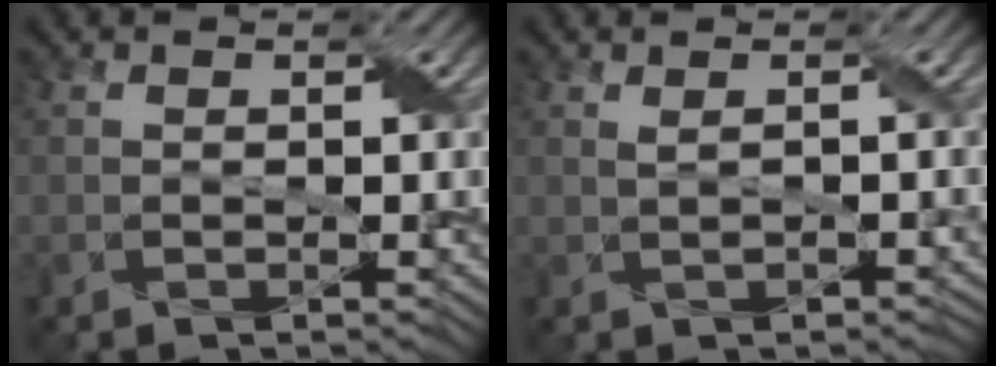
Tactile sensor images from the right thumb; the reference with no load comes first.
{"total": 0.8, "force": [0.2, 0.2, 0.8], "torque": [-0.021, 0.004, 0.010]}